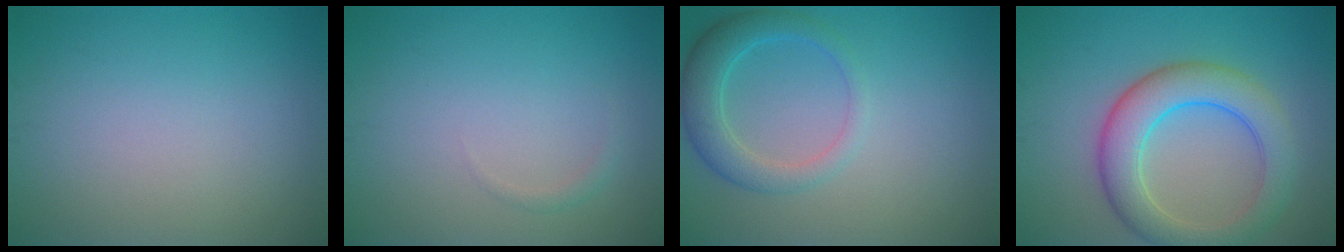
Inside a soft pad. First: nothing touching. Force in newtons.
{"total": 0.7, "press": 0.7, "slide": 0.0}
{"total": 3.7, "press": 3.7, "slide": 0.4}
{"total": 6.5, "press": 6.4, "slide": 0.4}